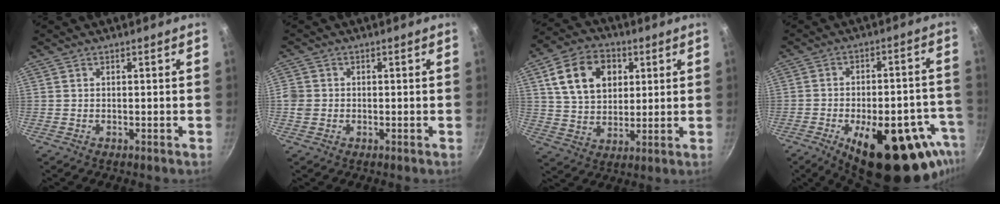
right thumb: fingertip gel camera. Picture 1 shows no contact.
{"total": 2.9, "force": [-0.2, 2.7, 1.1], "torque": [-0.014, 0.006, -0.007]}
{"total": 14.6, "force": [4.6, 10.6, 9.0], "torque": [-0.133, -0.001, 0.078]}
{"total": 25.3, "force": [-12.7, 11.0, 18.9], "torque": [-0.194, 0.042, -0.168]}